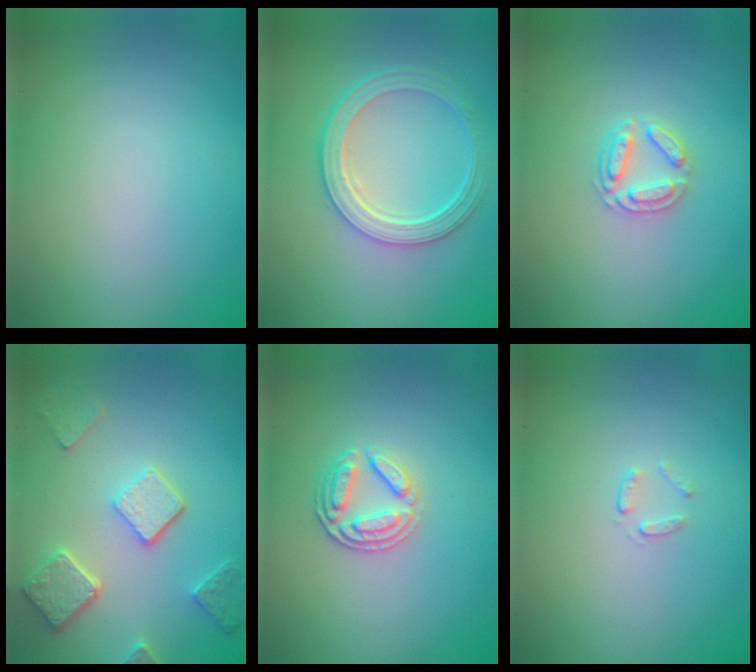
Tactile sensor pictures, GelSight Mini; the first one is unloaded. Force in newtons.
{"total": 4.9, "press": 3.6, "slide": 3.4}
{"total": 2.5, "press": 2.5, "slide": 0.4}
{"total": 5.1, "press": 3.9, "slide": 3.3}
{"total": 2.6, "press": 2.5, "slide": 0.7}
{"total": 0.7, "press": 0.4, "slide": 0.6}